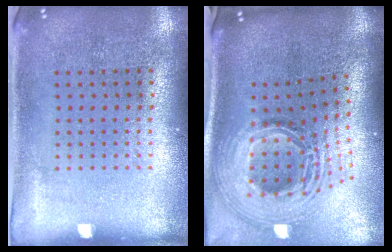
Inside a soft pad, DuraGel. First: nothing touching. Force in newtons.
{"total": 3.0, "press": 2.1, "slide": 2.2}